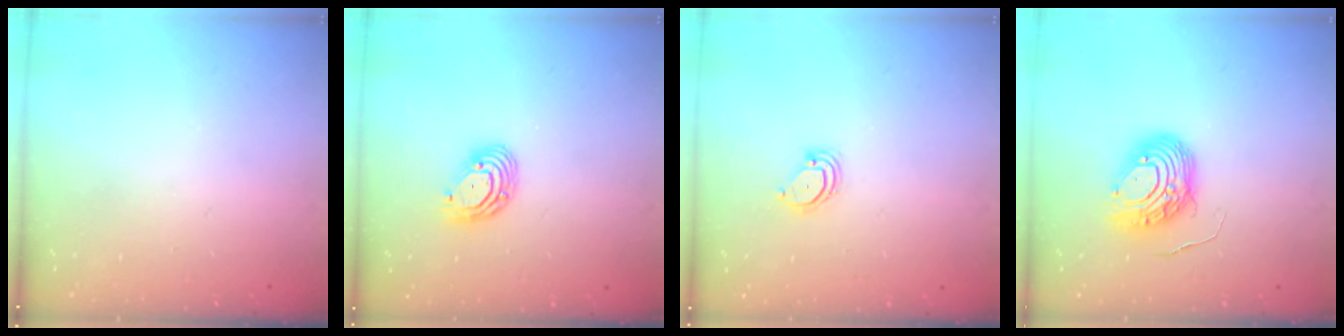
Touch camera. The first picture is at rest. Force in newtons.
{"total": 7.3, "press": 7.2, "slide": 1.3}
{"total": 3.5, "press": 3.5, "slide": 0.3}
{"total": 9.8, "press": 9.7, "slide": 1.0}